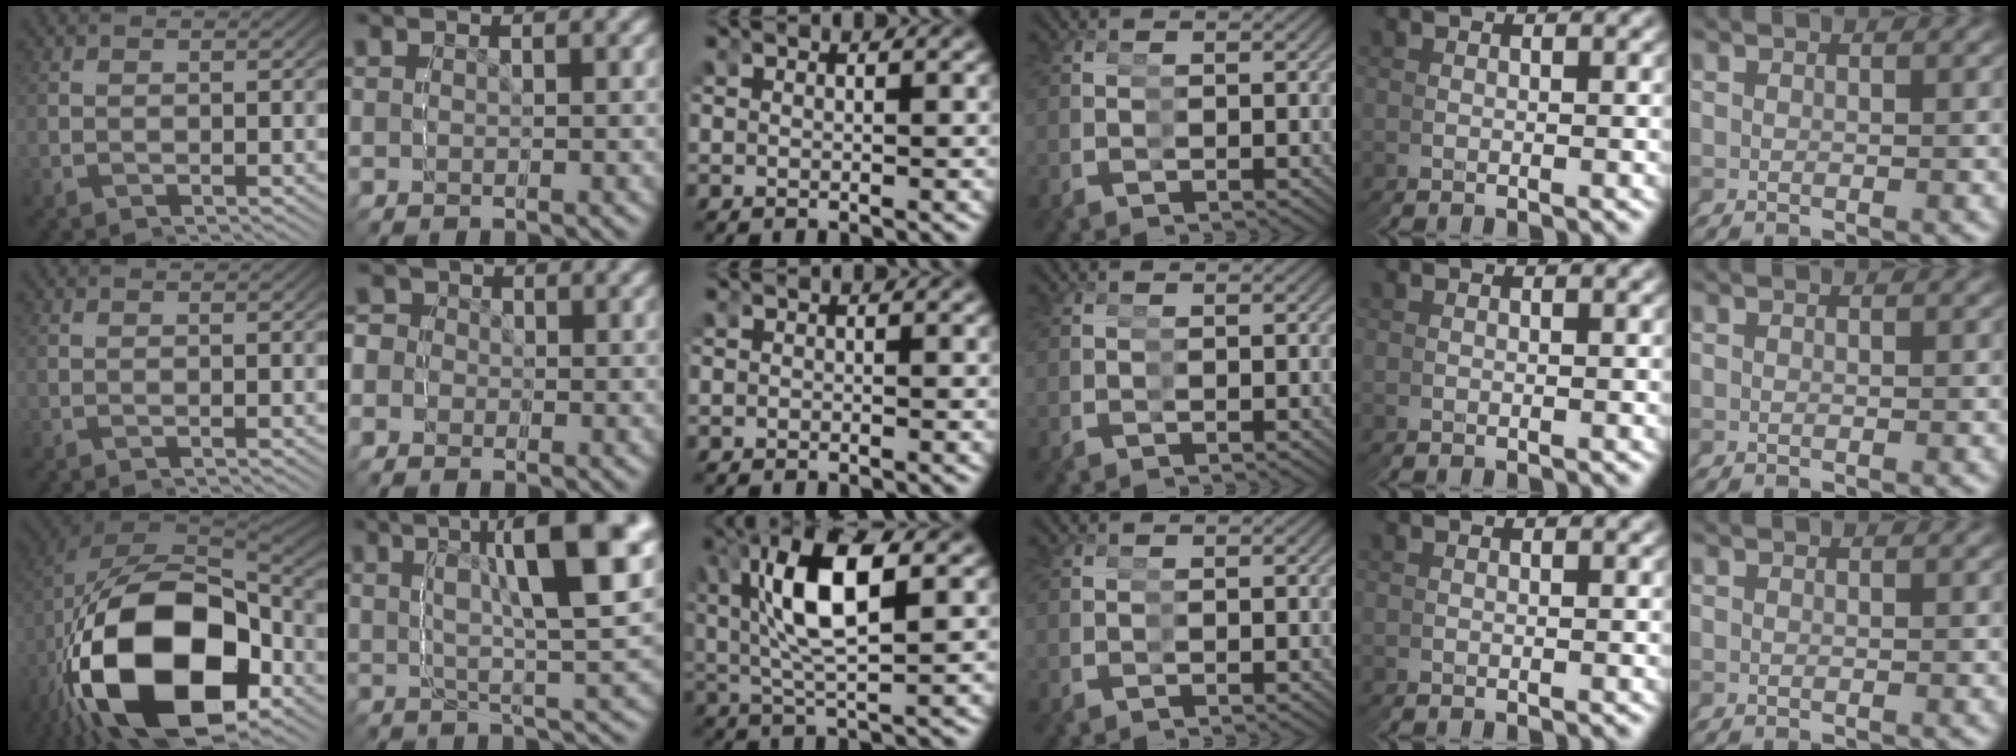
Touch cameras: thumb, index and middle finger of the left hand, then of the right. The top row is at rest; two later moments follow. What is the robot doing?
{"motion": "grasp_and_lifting", "object": "glue stick"}